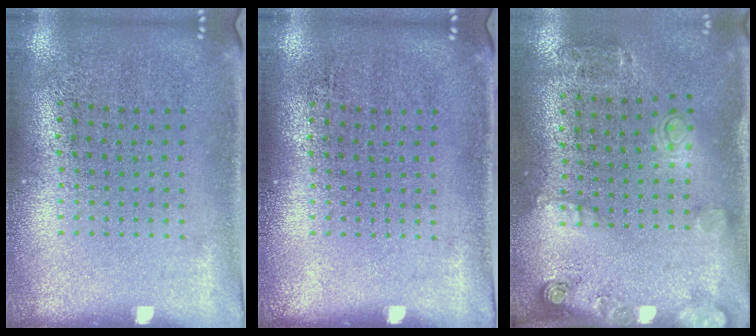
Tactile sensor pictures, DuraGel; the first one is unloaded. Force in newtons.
{"total": 0.0}
{"total": 2.0, "press": 1.2, "slide": 1.6}